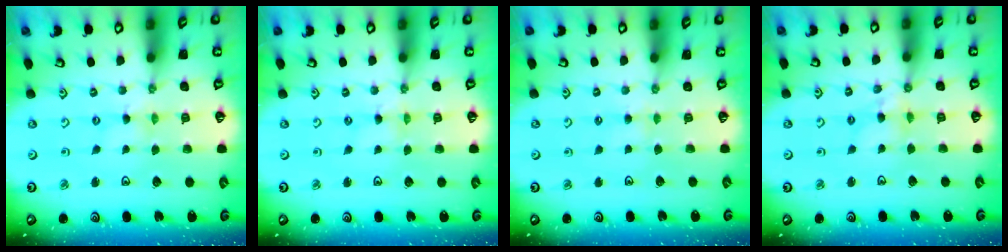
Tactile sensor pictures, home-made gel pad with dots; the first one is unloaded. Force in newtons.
{"total": 0.0}
{"total": 2.6, "press": 2.6, "slide": 0.5}
{"total": 5.0, "press": 5.0, "slide": 0.4}